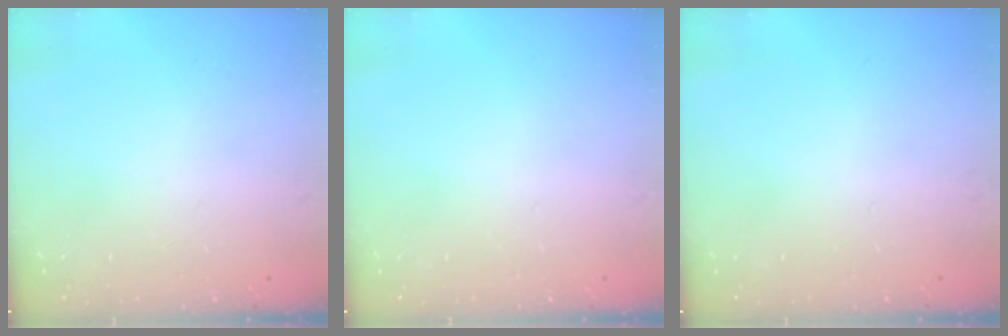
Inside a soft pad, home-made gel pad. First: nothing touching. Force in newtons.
{"total": 0.0}
{"total": 0.0}